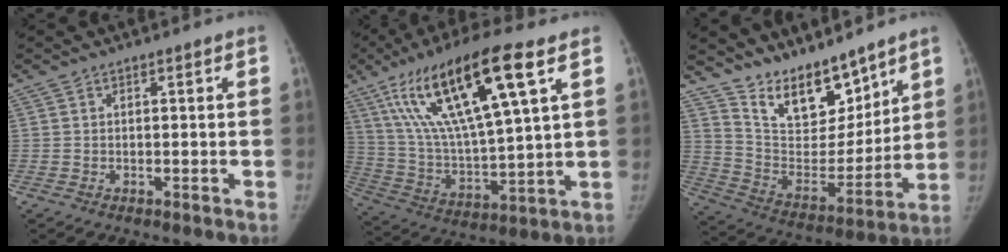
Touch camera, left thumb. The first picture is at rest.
{"total": 23.9, "force": [11.0, 5.2, 20.5], "torque": [-0.386, -0.019, 0.203]}
{"total": 16.6, "force": [13.3, 7.1, 6.9], "torque": [-0.066, -0.079, 0.248]}